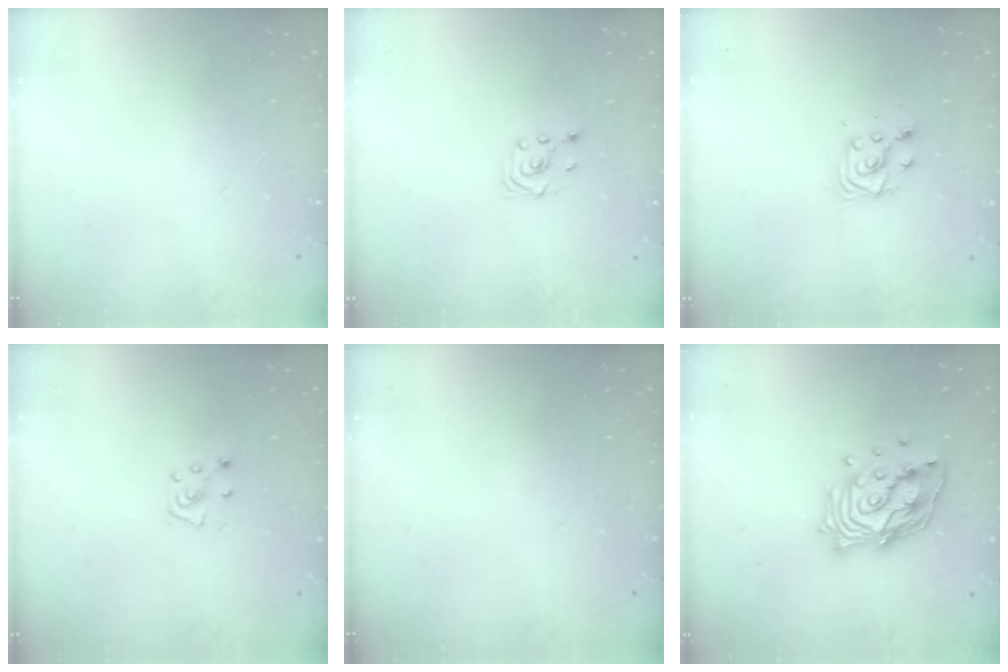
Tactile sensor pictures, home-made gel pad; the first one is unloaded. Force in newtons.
{"total": 1.6, "press": 1.4, "slide": 0.9}
{"total": 3.7, "press": 3.7, "slide": 0.3}
{"total": 5.0, "press": 4.9, "slide": 0.4}
{"total": 0.0}
{"total": 17.1, "press": 17.1, "slide": 1.3}